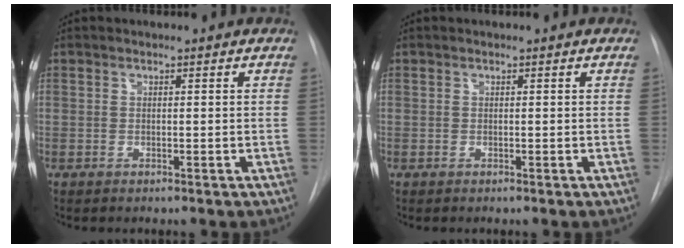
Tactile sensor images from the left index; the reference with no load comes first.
{"total": 0.0}